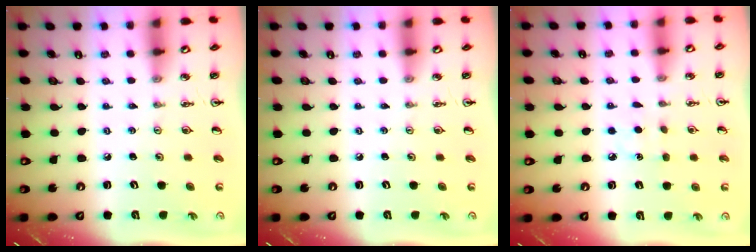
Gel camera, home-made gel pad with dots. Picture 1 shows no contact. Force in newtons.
{"total": 0.0}
{"total": 4.7, "press": 4.6, "slide": 0.5}